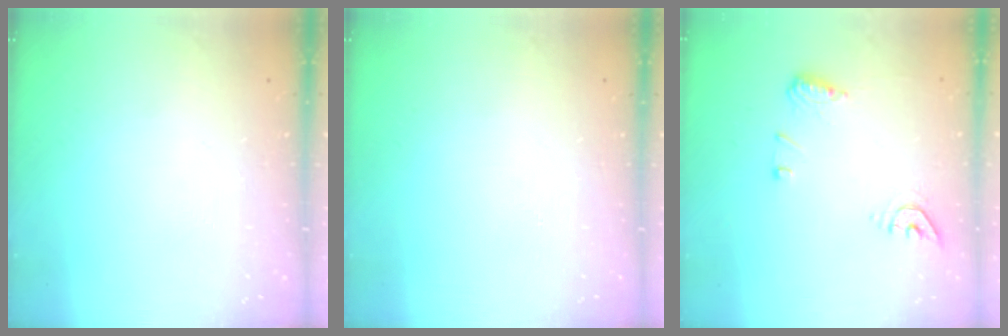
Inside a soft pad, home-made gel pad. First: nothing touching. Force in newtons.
{"total": 0.0}
{"total": 9.0, "press": 8.9, "slide": 0.9}